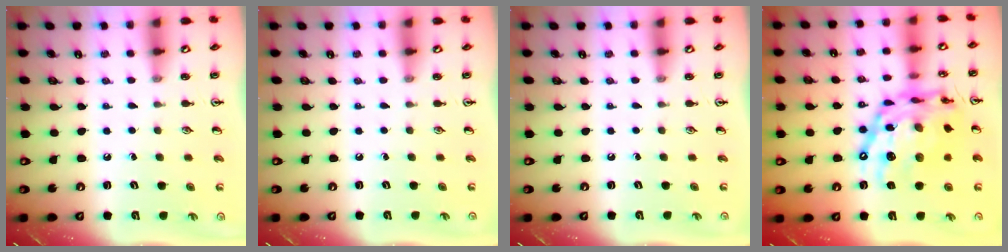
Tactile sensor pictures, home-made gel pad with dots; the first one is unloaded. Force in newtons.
{"total": 0.0}
{"total": 0.0}
{"total": 23.2, "press": 23.1, "slide": 2.0}